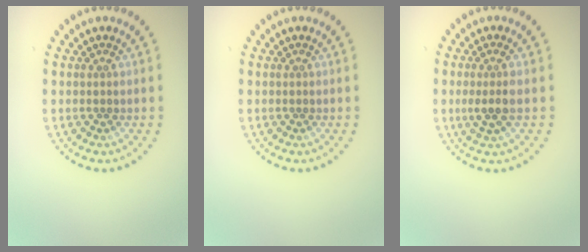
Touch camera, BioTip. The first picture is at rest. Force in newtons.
{"total": 0.0}
{"total": 2.1, "press": 1.8, "slide": 1.1}